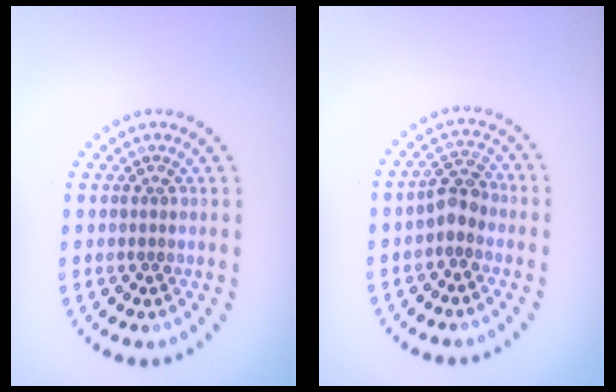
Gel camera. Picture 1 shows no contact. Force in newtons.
{"total": 2.5, "press": 2.3, "slide": 1.0}